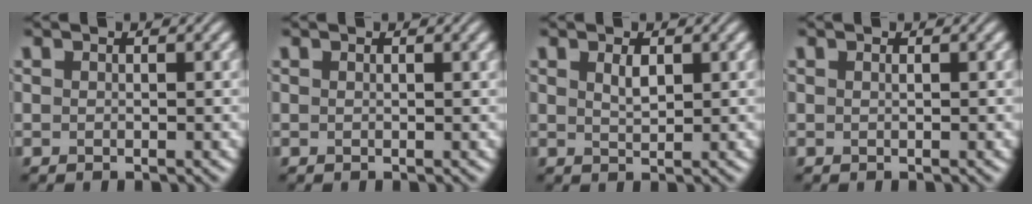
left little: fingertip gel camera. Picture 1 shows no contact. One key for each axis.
{"total": 0.7, "fx": 0.4, "fy": 0.2, "fz": 0.6, "tx": -0.006, "ty": 0.005, "tz": 0.004}
{"total": 1.3, "fx": 0.7, "fy": 0.5, "fz": 1.1, "tx": -0.023, "ty": 0.000, "tz": 0.015}
{"total": 0.0}